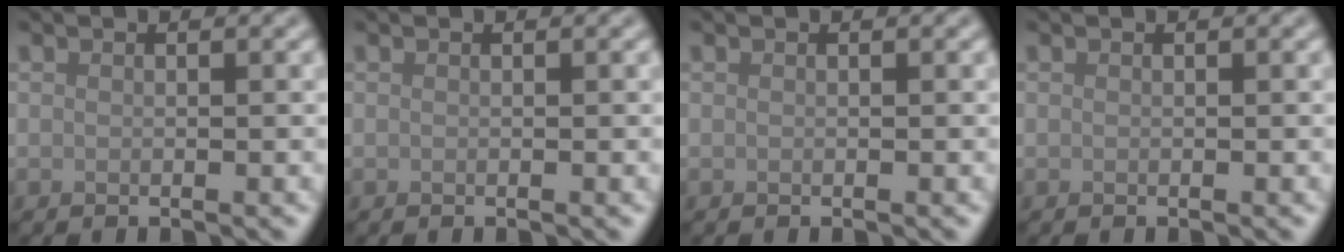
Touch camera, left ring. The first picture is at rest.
{"total": 0.0}
{"total": 0.0}
{"total": 0.0}